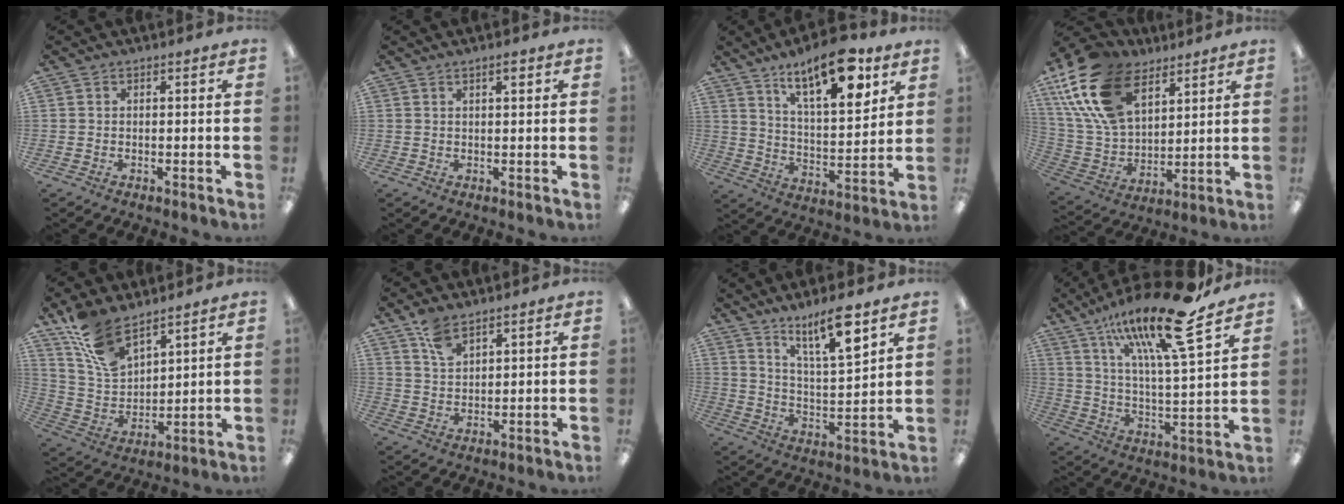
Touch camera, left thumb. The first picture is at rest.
{"total": 1.9, "force": [1.3, 0.4, 1.3], "torque": [-0.020, -0.002, 0.019]}
{"total": 16.9, "force": [11.8, 5.7, 10.7], "torque": [-0.160, -0.065, 0.192]}
{"total": 21.6, "force": [11.5, 12.9, 13.0], "torque": [-0.293, -0.037, 0.214]}
{"total": 12.7, "force": [9.7, 5.7, 5.9], "torque": [-0.130, -0.043, 0.187]}
{"total": 6.0, "force": [4.5, 2.5, 3.0], "torque": [-0.053, -0.021, 0.083]}
{"total": 12.5, "force": [9.8, 2.3, 7.4], "torque": [-0.120, -0.060, 0.164]}
{"total": 23.5, "force": [16.1, 5.2, 16.4], "torque": [-0.276, -0.089, 0.258]}